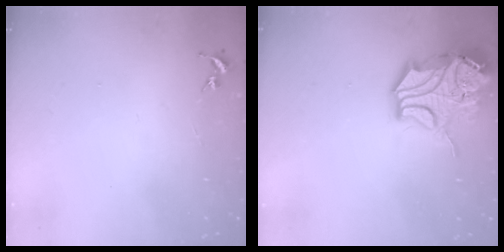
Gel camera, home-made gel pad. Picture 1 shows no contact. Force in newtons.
{"total": 16.4, "press": 16.3, "slide": 2.2}